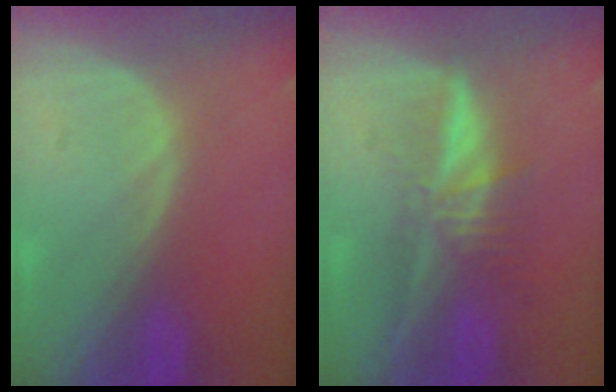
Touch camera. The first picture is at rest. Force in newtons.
{"total": 6.0, "press": 5.4, "slide": 2.6}